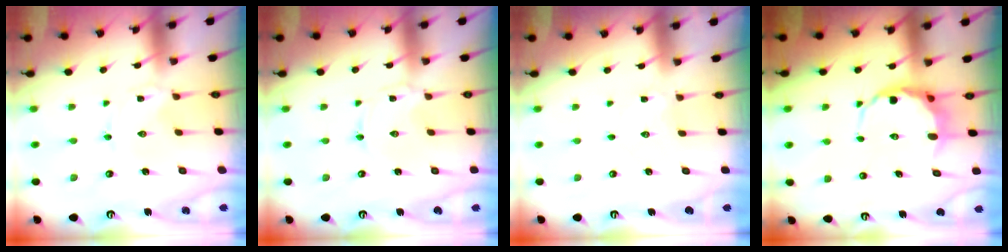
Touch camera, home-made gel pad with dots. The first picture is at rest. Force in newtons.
{"total": 0.0}
{"total": 2.7, "press": 2.7, "slide": 0.2}
{"total": 8.9, "press": 8.7, "slide": 2.1}